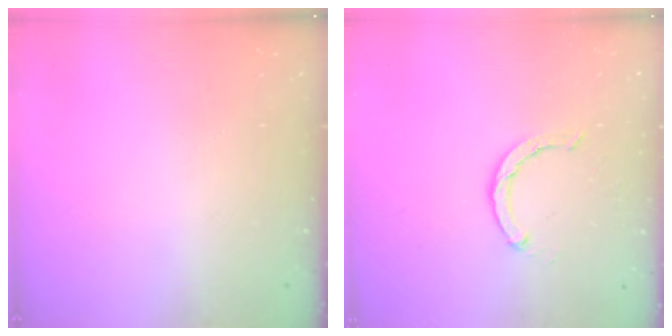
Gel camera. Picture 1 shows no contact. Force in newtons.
{"total": 2.3, "press": 2.3, "slide": 0.3}